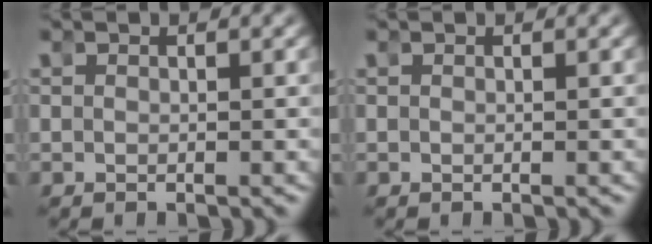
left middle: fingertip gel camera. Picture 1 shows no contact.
{"total": 0.0}